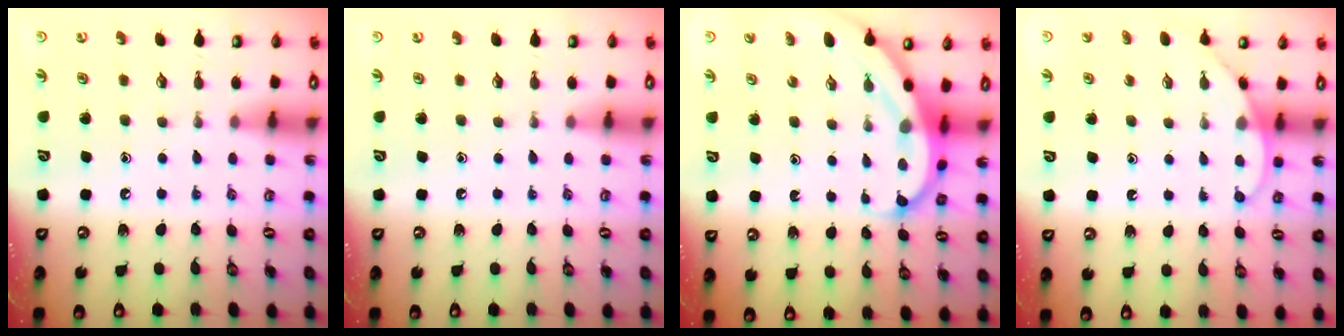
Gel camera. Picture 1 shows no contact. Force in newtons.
{"total": 0.0}
{"total": 6.6, "press": 6.5, "slide": 1.2}
{"total": 6.6, "press": 6.6, "slide": 0.2}